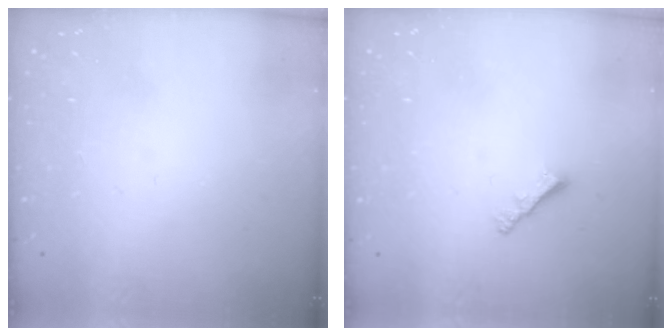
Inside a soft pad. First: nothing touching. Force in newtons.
{"total": 1.9, "press": 1.8, "slide": 0.5}